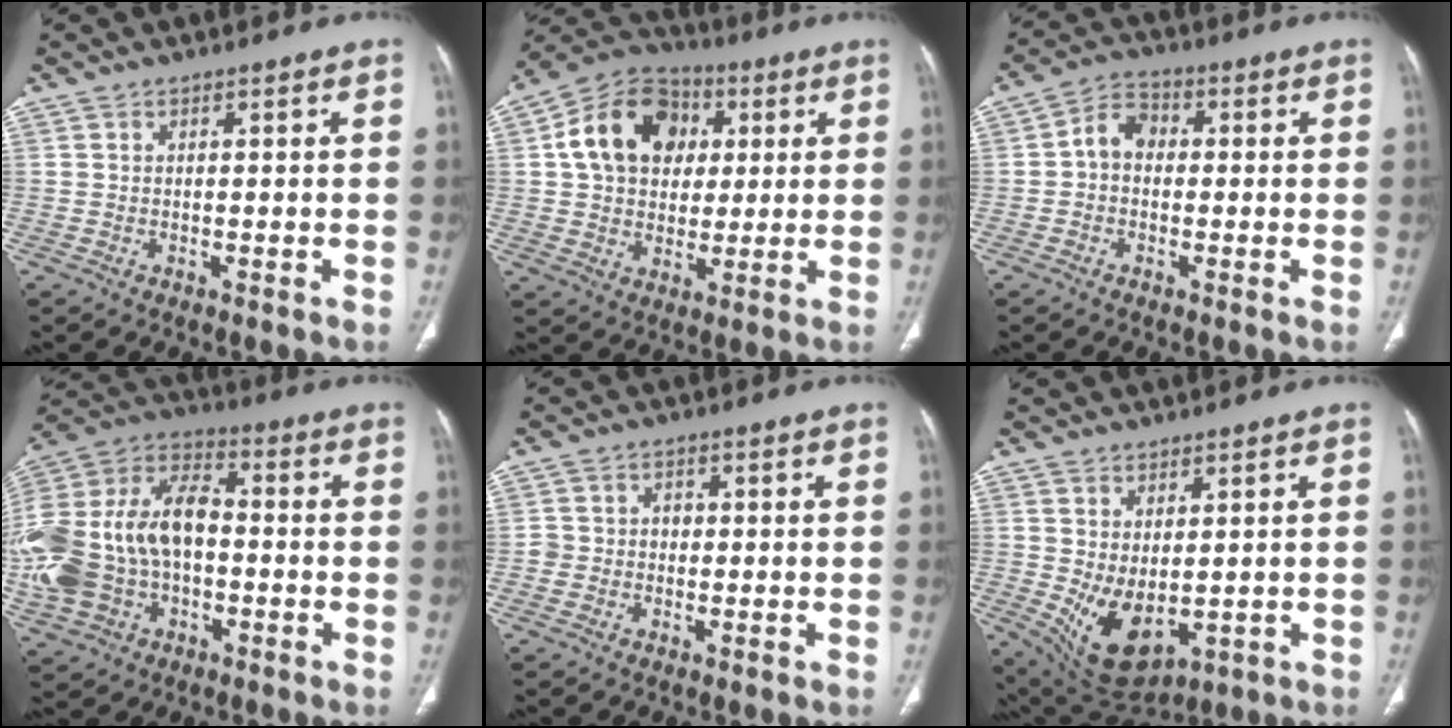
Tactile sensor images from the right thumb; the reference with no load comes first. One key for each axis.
{"total": 15.9, "fx": 3.5, "fy": 12.5, "fz": 9.3, "tx": -0.135, "ty": 0.011, "tz": 0.052}
{"total": 5.5, "fx": -0.2, "fy": 4.3, "fz": 3.4, "tx": -0.043, "ty": 0.018, "tz": -0.016}
{"total": 25.1, "fx": -2.3, "fy": 16.8, "fz": 18.5, "tx": -0.402, "ty": 0.034, "tz": -0.036}
{"total": 2.9, "fx": -0.4, "fy": 2.8, "fz": 0.8, "tx": 0.012, "ty": 0.015, "tz": -0.011}
{"total": 9.7, "fx": -0.8, "fy": 5.6, "fz": 7.8, "tx": -0.127, "ty": -0.011, "tz": 0.016}